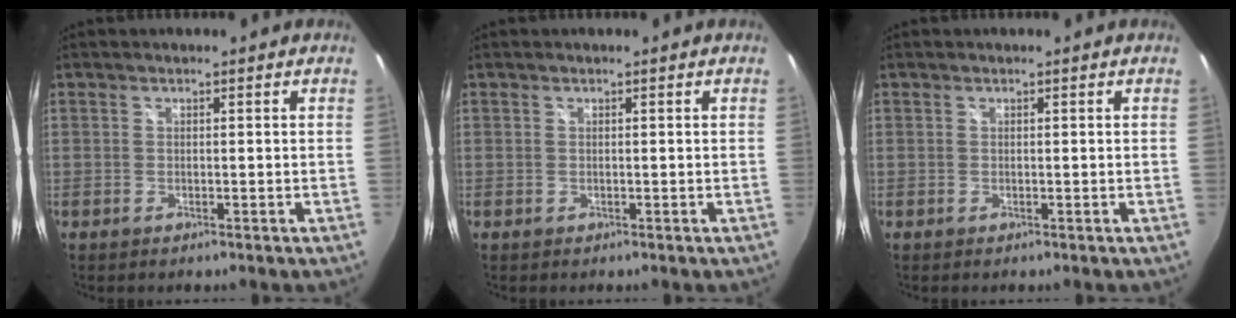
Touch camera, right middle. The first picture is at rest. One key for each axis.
{"total": 0.0}
{"total": 0.0}